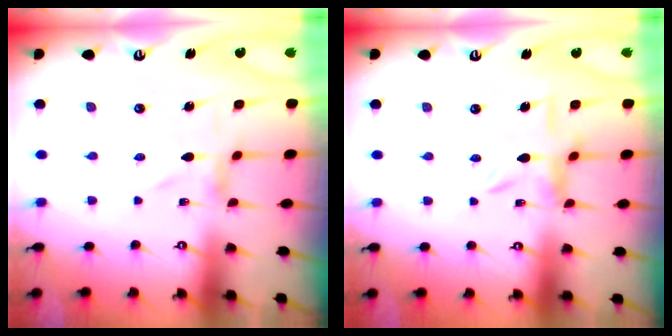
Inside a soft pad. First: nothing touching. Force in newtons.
{"total": 7.4, "press": 7.4, "slide": 0.8}